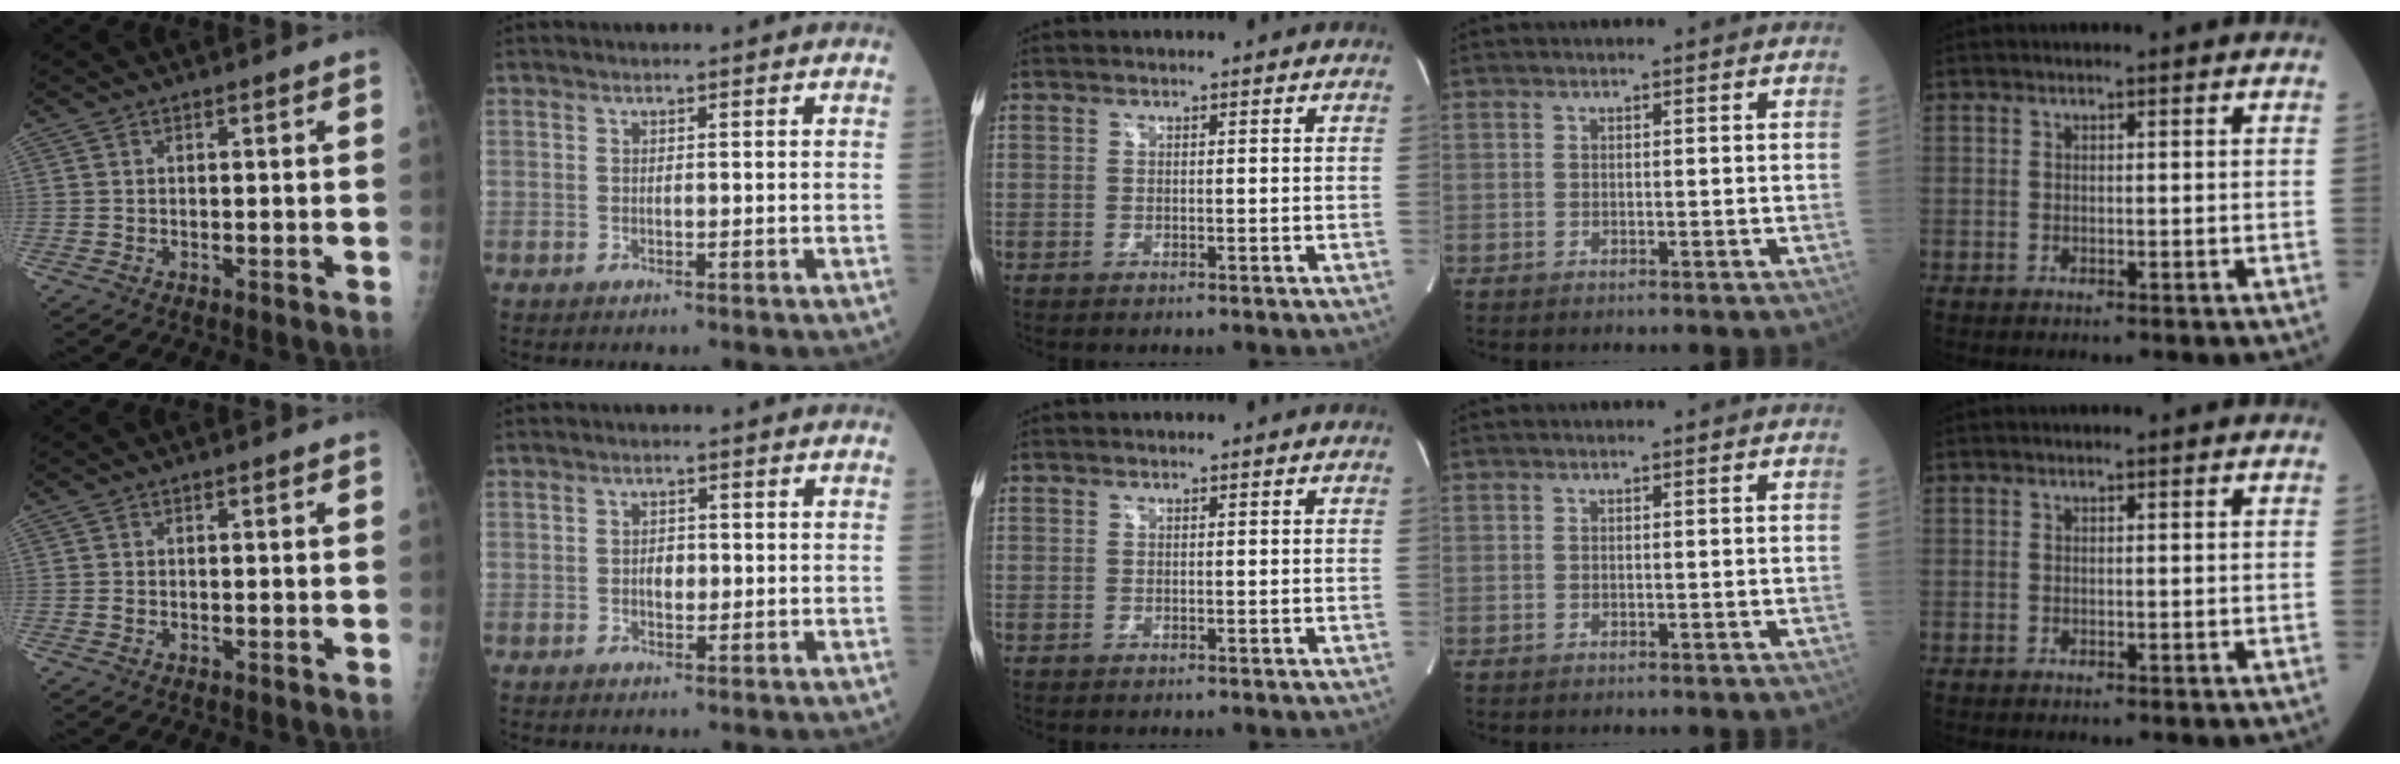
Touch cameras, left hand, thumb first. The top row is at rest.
{"thumb": {"total": 0.6, "force": [0.0, 0.3, 0.5], "torque": [-0.009, 0.001, 0.003]}, "index": {"total": 1.7, "force": [-0.1, 1.1, 1.2], "torque": [-0.020, 0.003, -0.001]}}